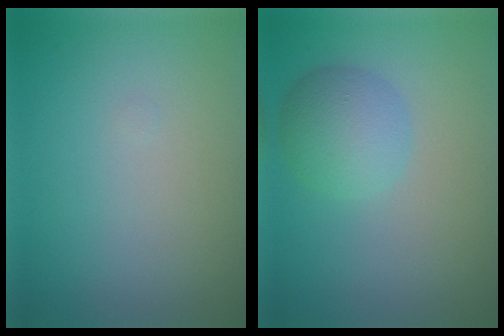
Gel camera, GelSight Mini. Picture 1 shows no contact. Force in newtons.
{"total": 4.0, "press": 4.0, "slide": 0.1}